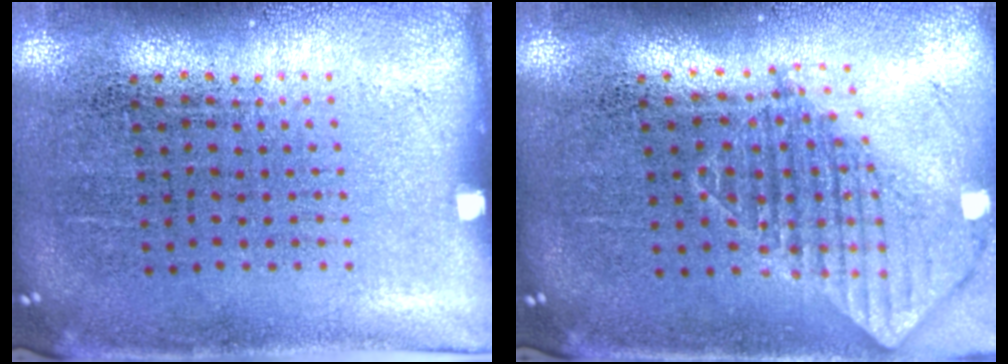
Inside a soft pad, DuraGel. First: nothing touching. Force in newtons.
{"total": 1.2, "press": 1.1, "slide": 0.6}